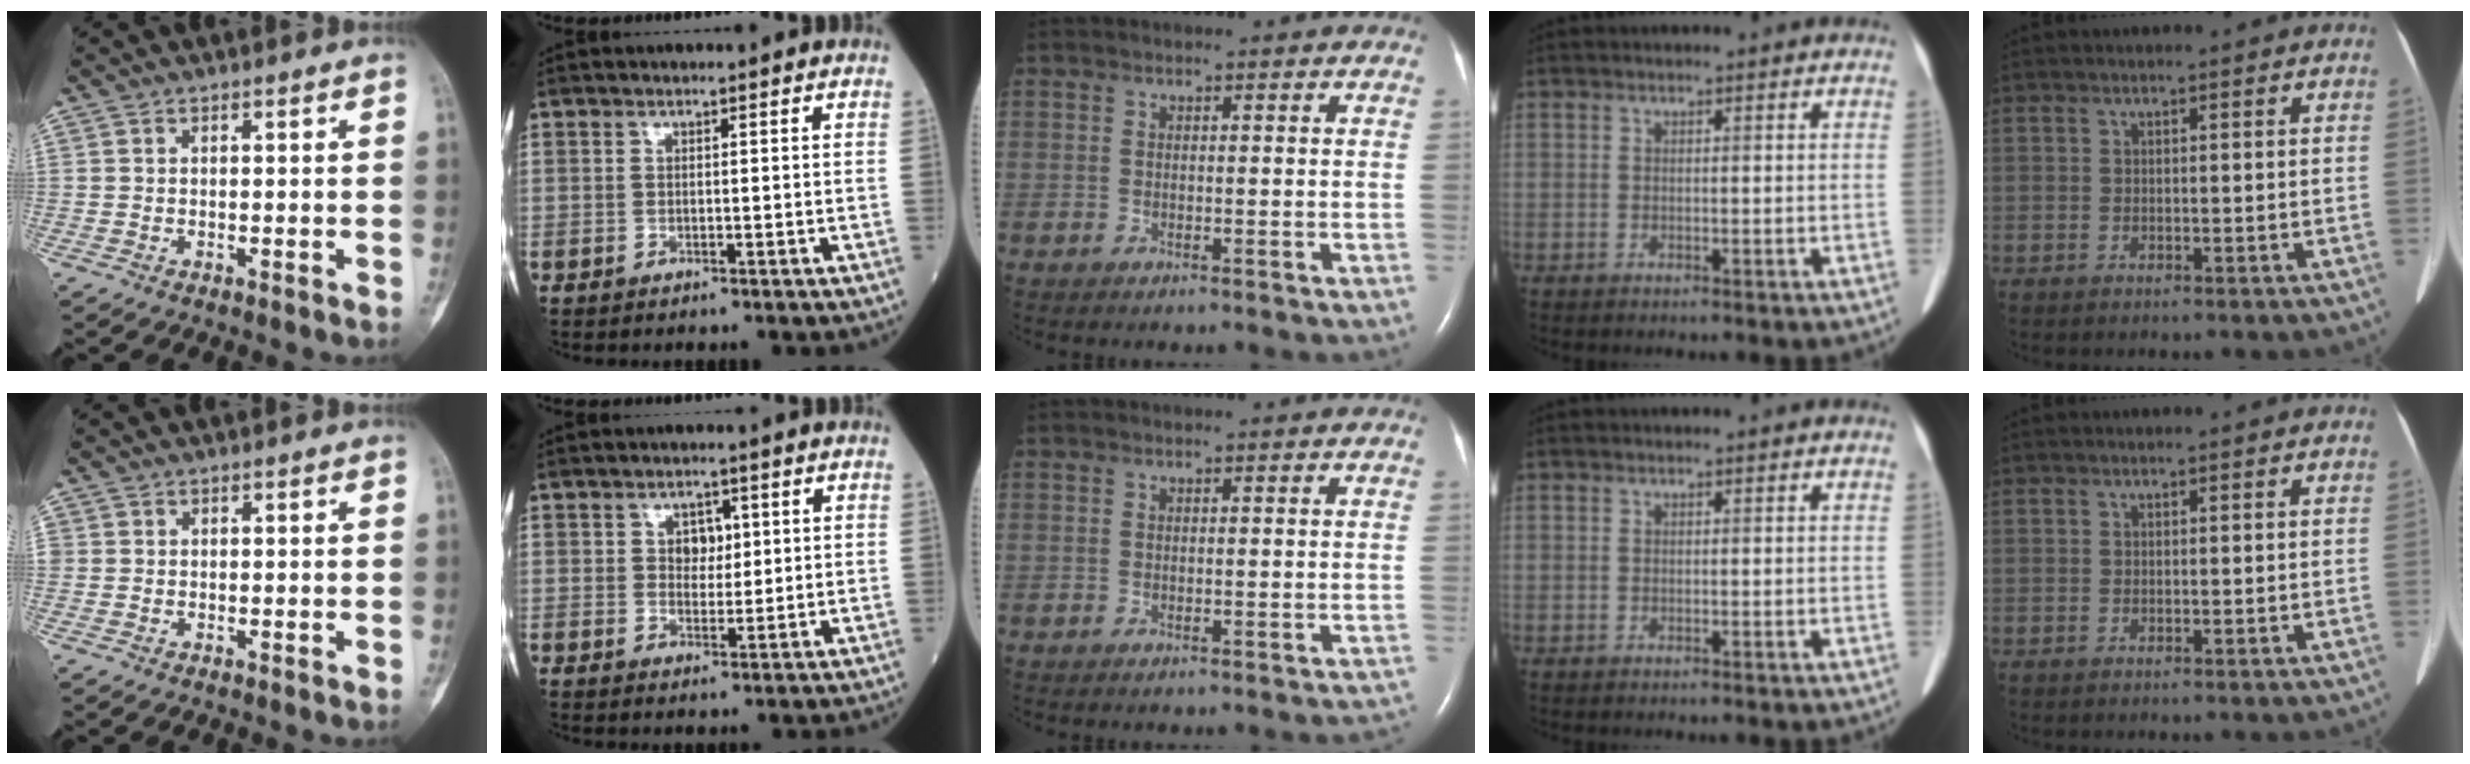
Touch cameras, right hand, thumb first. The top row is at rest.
{"thumb": {"total": 0.6, "force": [0.1, 0.6, 0.1], "torque": [0.005, 0.004, 0.001]}, "index": {"total": 3.4, "force": [1.1, 2.4, 2.2], "torque": [-0.027, 0.003, 0.018]}, "middle": {"total": 3.3, "force": [-2.9, 0.8, 1.3], "torque": [-0.005, -0.003, -0.032]}}